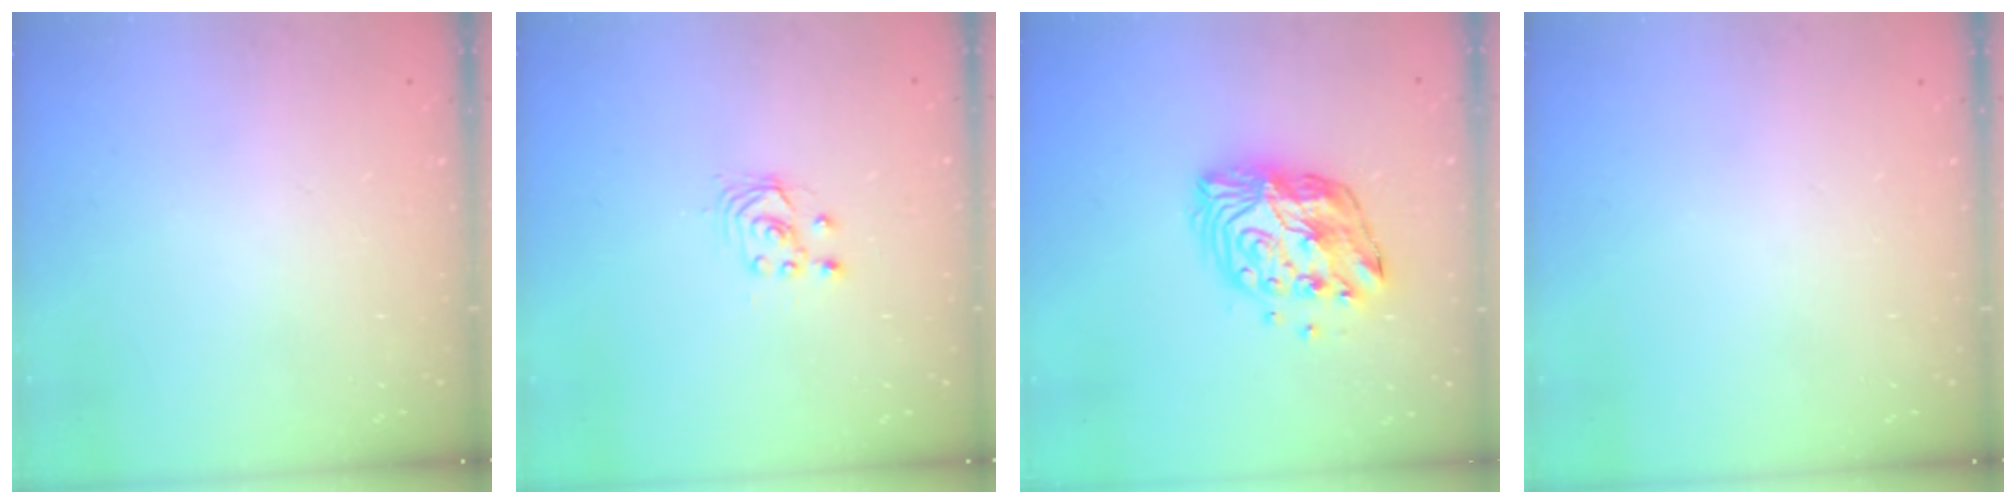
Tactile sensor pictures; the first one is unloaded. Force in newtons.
{"total": 2.5, "press": 2.5, "slide": 0.2}
{"total": 12.9, "press": 12.9, "slide": 0.9}
{"total": 0.0}